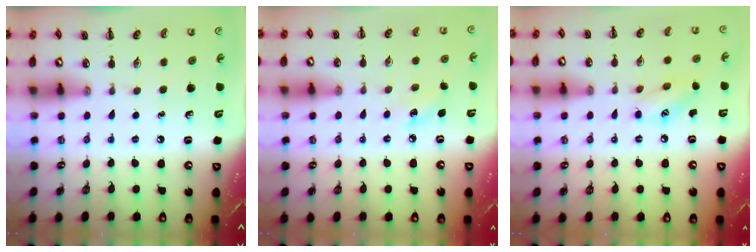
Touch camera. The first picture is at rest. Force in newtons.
{"total": 5.7, "press": 5.5, "slide": 1.4}
{"total": 7.7, "press": 7.6, "slide": 0.7}